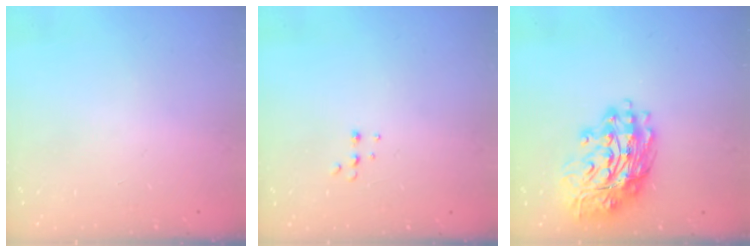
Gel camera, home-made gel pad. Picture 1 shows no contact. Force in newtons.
{"total": 4.0, "press": 4.0, "slide": 0.8}
{"total": 16.8, "press": 16.7, "slide": 1.9}